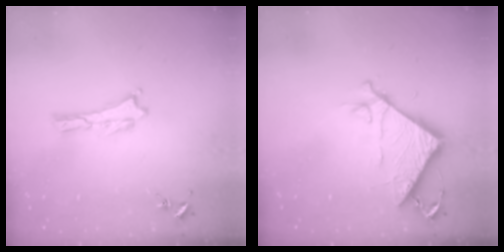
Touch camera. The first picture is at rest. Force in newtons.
{"total": 7.9, "press": 7.8, "slide": 0.6}